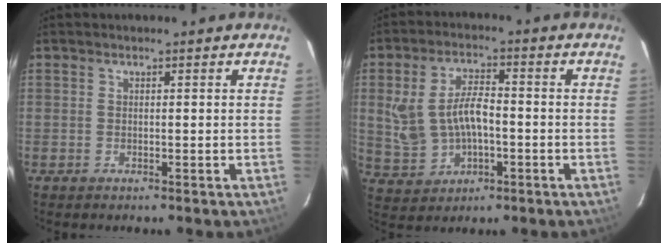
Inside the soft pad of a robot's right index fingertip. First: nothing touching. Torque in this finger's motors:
{"motor_torque": [0.30, -0.02, 0.52, 0.09]}